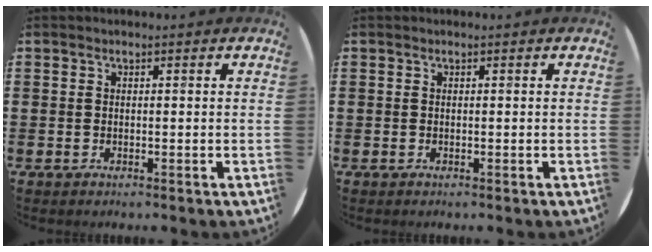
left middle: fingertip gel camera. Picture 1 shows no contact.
{"total": 0.0}